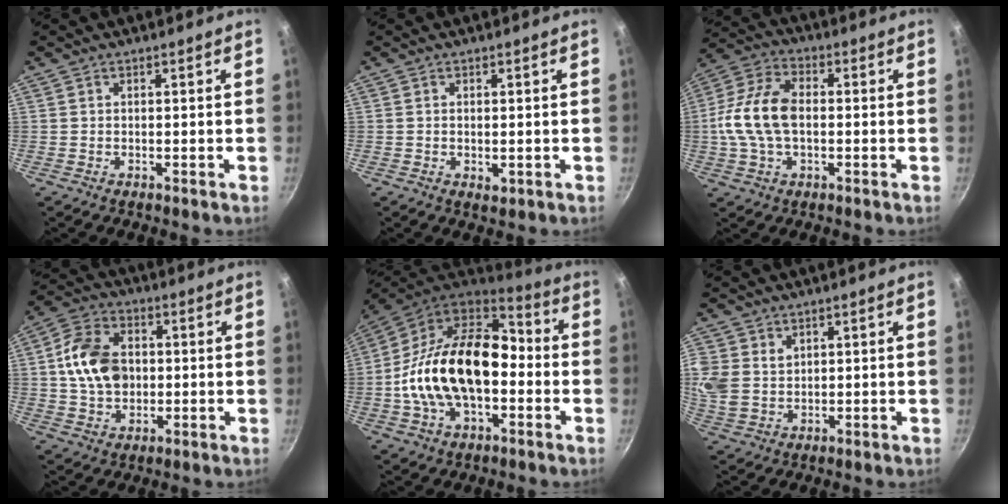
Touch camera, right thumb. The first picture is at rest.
{"total": 1.7, "force": [-0.1, 1.0, 1.4], "torque": [-0.021, -0.005, 0.000]}
{"total": 13.0, "force": [-0.4, 7.9, 10.4], "torque": [-0.198, 0.031, -0.021]}
{"total": 12.7, "force": [0.9, 9.3, 8.6], "torque": [-0.133, 0.014, 0.008]}
{"total": 24.5, "force": [-2.6, 15.1, 19.0], "torque": [-0.323, 0.051, -0.055]}
{"total": 10.0, "force": [2.9, 8.1, 5.1], "torque": [-0.116, 0.000, 0.066]}